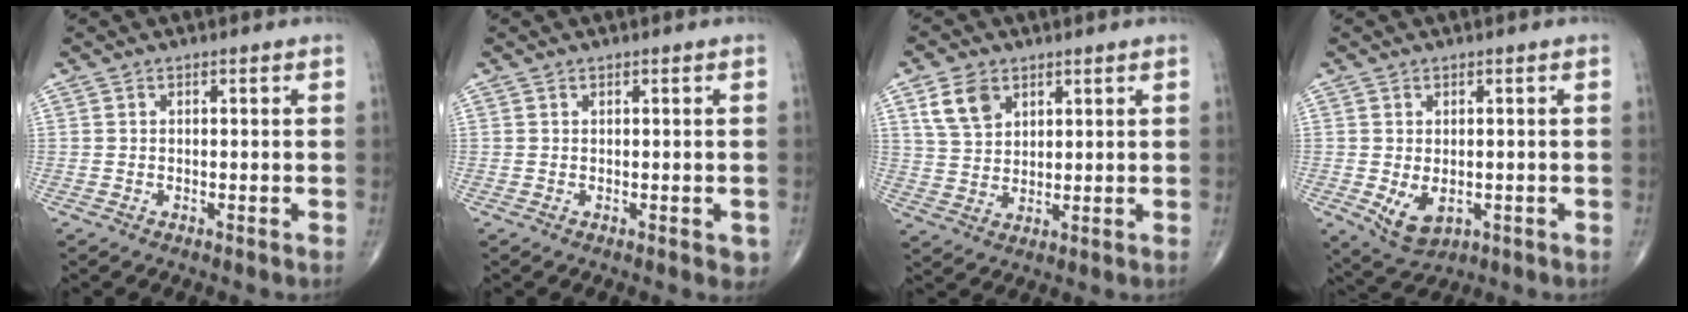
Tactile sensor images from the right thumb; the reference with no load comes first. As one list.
[{"total": 2.1, "force": [-0.5, 1.0, 1.8], "torque": [-0.008, 0.000, -0.004]}, {"total": 6.9, "force": [3.5, 4.7, 3.8], "torque": [-0.059, -0.012, 0.073]}, {"total": 5.5, "force": [-1.0, 3.7, 4.0], "torque": [-0.060, -0.011, 0.001]}]